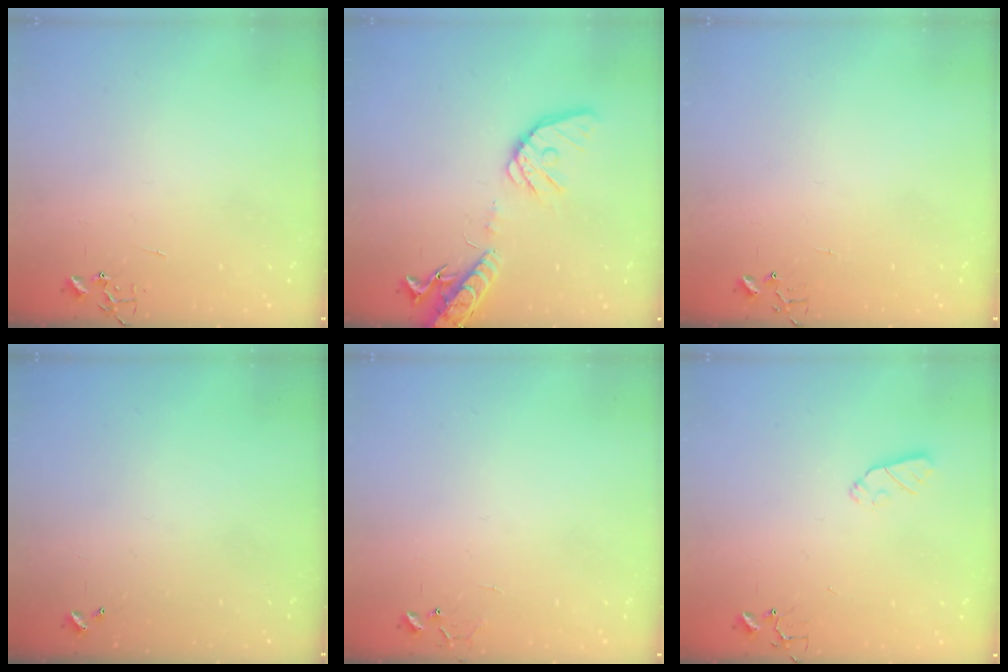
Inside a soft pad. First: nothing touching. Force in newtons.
{"total": 16.0, "press": 15.8, "slide": 2.5}
{"total": 4.2, "press": 4.2, "slide": 0.4}
{"total": 0.0}
{"total": 6.6, "press": 6.6, "slide": 0.5}
{"total": 6.2, "press": 6.2, "slide": 0.3}